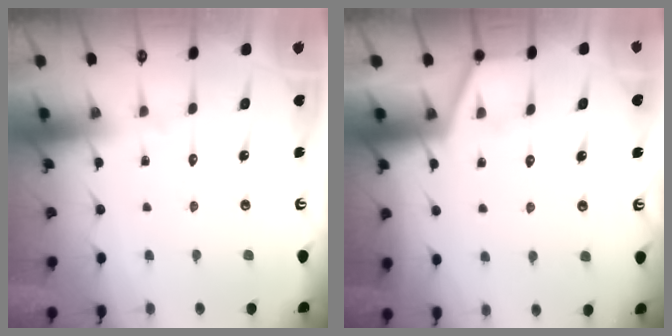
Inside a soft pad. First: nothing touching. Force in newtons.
{"total": 2.6, "press": 2.6, "slide": 0.3}